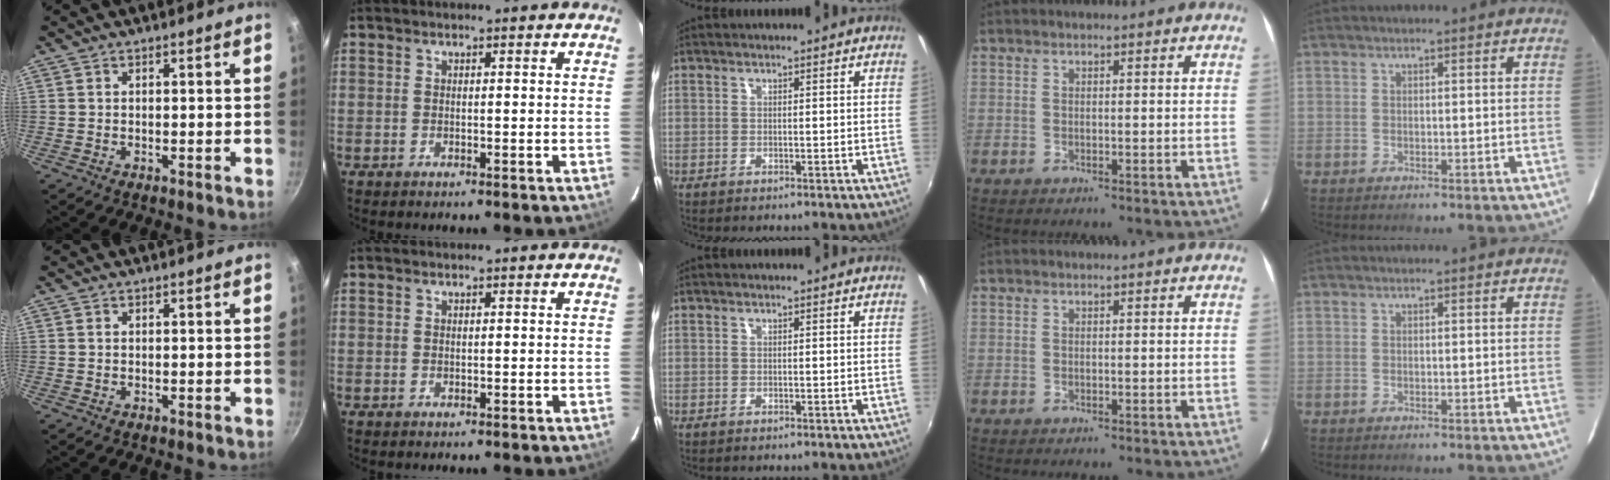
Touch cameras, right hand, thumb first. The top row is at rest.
{}